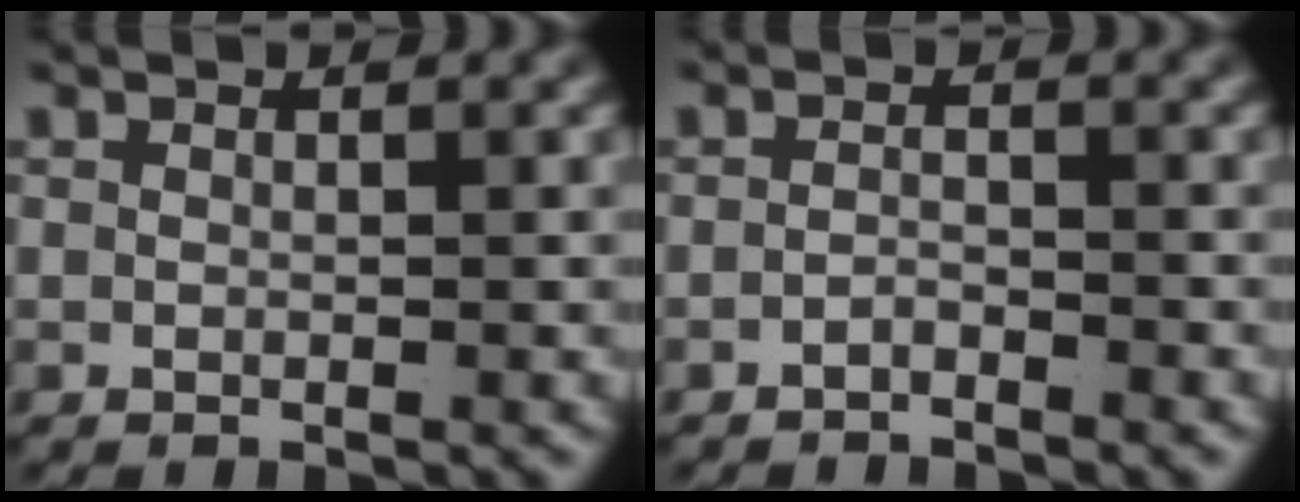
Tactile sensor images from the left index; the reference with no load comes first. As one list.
[{"total": 1.5, "force": [-1.5, 0.1, 0.2], "torque": [-0.003, -0.008, -0.025]}]